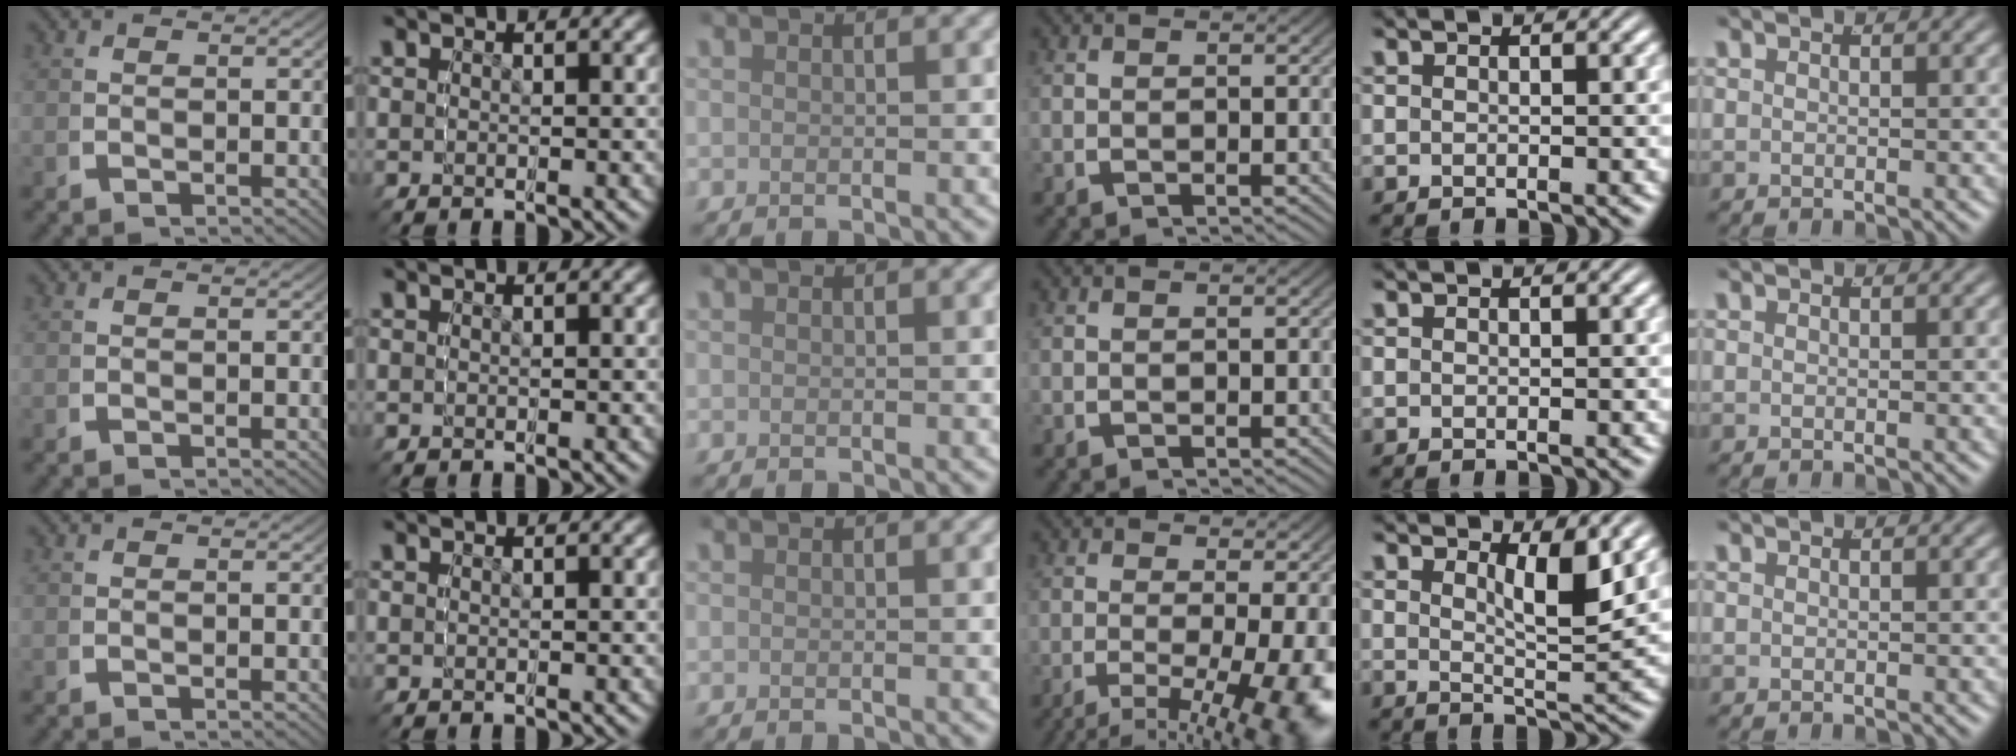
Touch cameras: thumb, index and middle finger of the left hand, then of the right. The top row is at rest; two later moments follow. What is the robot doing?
{"motion": "grasp_and_lifting", "object": "button"}